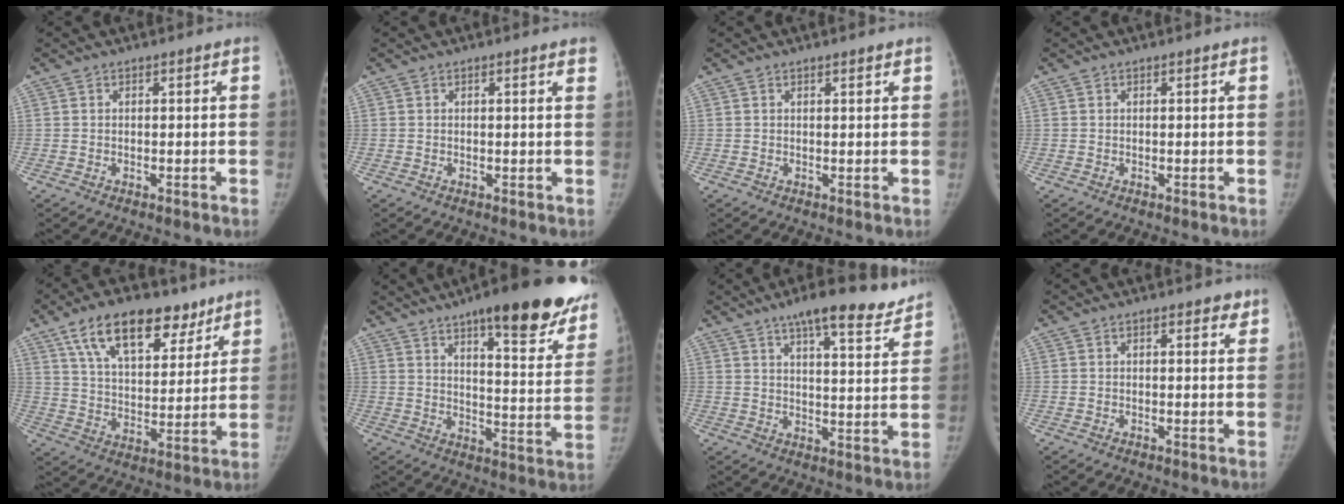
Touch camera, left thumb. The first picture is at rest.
{"total": 2.3, "force": [1.6, 0.3, 1.7], "torque": [-0.013, 0.001, 0.014]}
{"total": 1.0, "force": [0.8, 0.2, 0.5], "torque": [-0.004, -0.004, 0.012]}
{"total": 0.0}
{"total": 18.5, "force": [11.3, 9.4, 11.2], "torque": [-0.139, -0.034, 0.191]}
{"total": 26.1, "force": [17.6, 6.5, 18.1], "torque": [-0.209, -0.071, 0.231]}
{"total": 14.8, "force": [11.5, 3.5, 8.6], "torque": [-0.093, -0.052, 0.159]}
{"total": 2.6, "force": [1.5, 1.3, 1.7], "torque": [-0.009, -0.004, 0.016]}